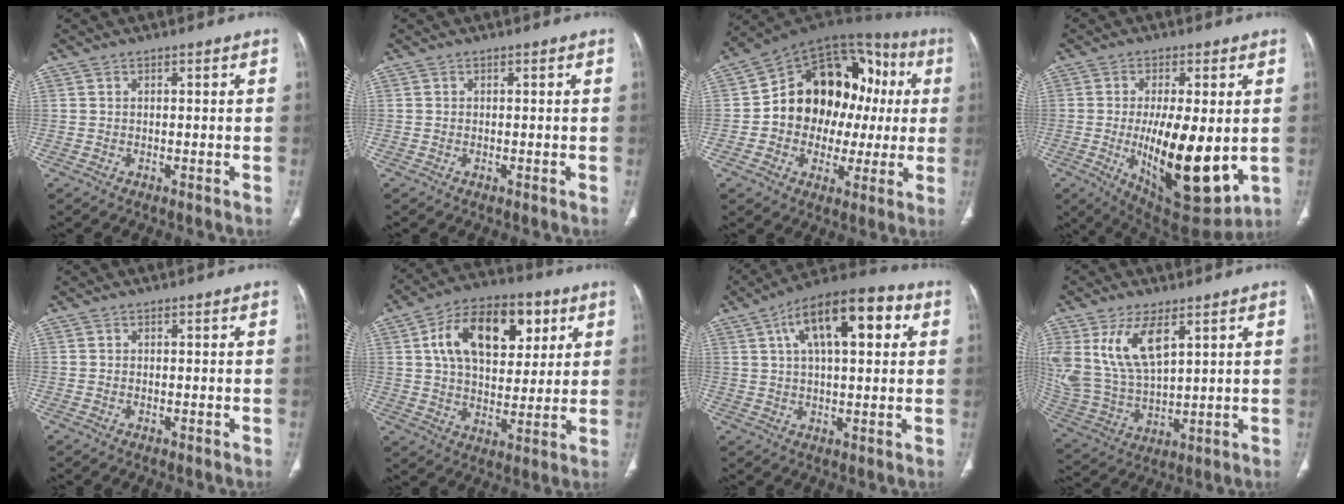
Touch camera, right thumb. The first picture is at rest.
{"total": 0.0}
{"total": 23.2, "force": [1.4, 16.7, 16.0], "torque": [-0.188, 0.052, 0.026]}
{"total": 18.7, "force": [-2.1, 7.1, 17.2], "torque": [-0.267, -0.033, -0.011]}
{"total": 0.0}
{"total": 18.7, "force": [6.7, 10.7, 13.8], "torque": [-0.190, -0.004, 0.106]}
{"total": 16.4, "force": [5.4, 7.0, 13.8], "torque": [-0.200, 0.020, 0.078]}
{"total": 15.2, "force": [6.7, 7.4, 11.5], "torque": [-0.232, -0.023, 0.147]}